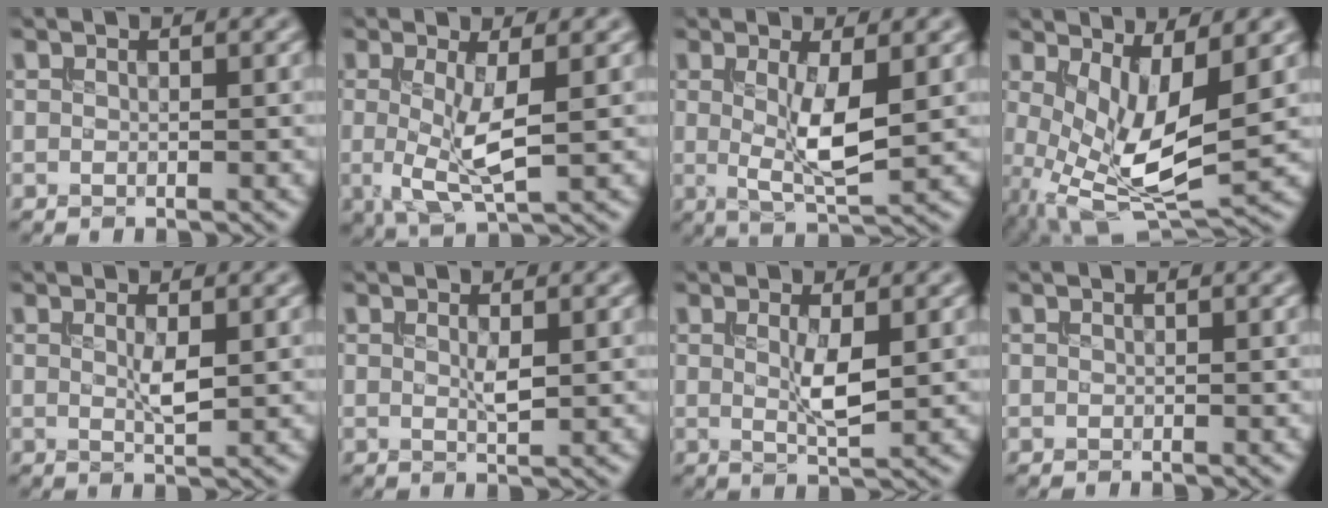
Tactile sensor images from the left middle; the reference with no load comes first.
{"total": 4.8, "force": [-0.2, 1.4, 4.6], "torque": [-0.096, -0.009, -0.003]}
{"total": 4.9, "force": [0.2, 1.2, 4.7], "torque": [-0.088, -0.010, 0.008]}
{"total": 8.0, "force": [0.2, 3.2, 7.3], "torque": [-0.149, -0.018, 0.007]}
{"total": 1.8, "force": [0.2, 0.3, 1.8], "torque": [-0.038, -0.003, 0.004]}
{"total": 1.3, "force": [0.2, 0.2, 1.3], "torque": [-0.028, -0.001, 0.002]}
{"total": 2.8, "force": [0.3, 0.5, 2.7], "torque": [-0.056, -0.008, 0.006]}
{"total": 0.0}